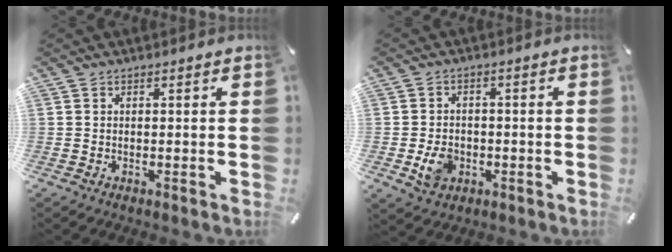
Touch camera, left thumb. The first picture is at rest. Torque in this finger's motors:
{"motor_torque": [0.48, 1.49, 0.14, -0.10, 0.12]}